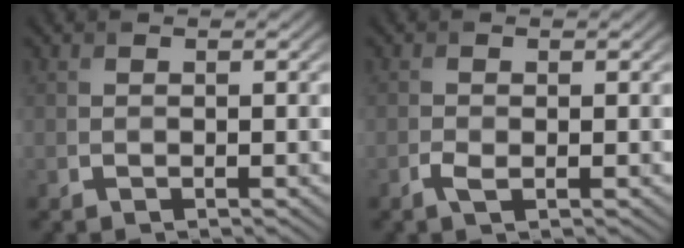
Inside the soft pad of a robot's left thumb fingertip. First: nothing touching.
{"total": 1.4, "force": [-0.6, 0.5, 1.1], "torque": [-0.028, -0.003, -0.013]}